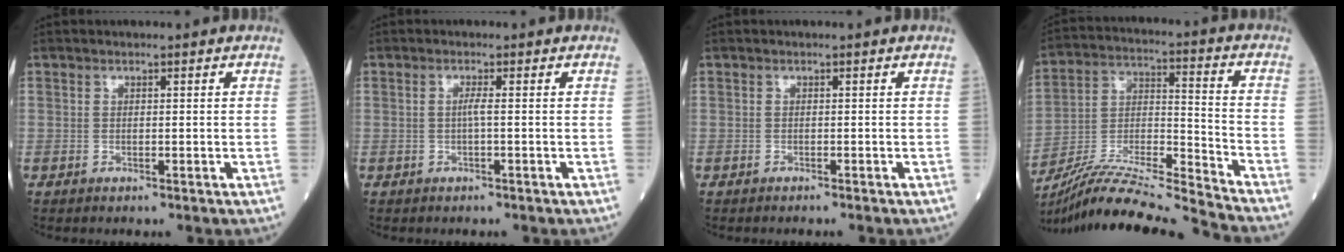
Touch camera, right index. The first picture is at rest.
{"total": 1.1, "force": [-0.1, -0.2, 1.1], "torque": [-0.024, 0.001, -0.002]}
{"total": 1.1, "force": [-0.9, -0.1, 0.5], "torque": [-0.009, 0.001, -0.009]}
{"total": 19.5, "force": [-18.2, -2.0, 6.8], "torque": [-0.133, -0.010, -0.318]}